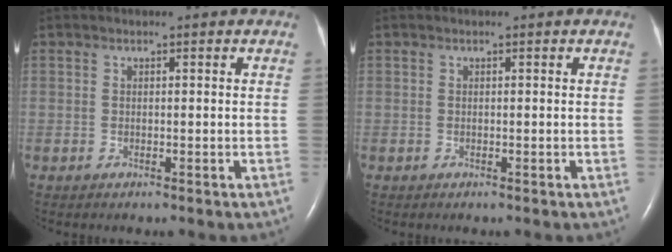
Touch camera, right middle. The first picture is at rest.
{"total": 0.0}